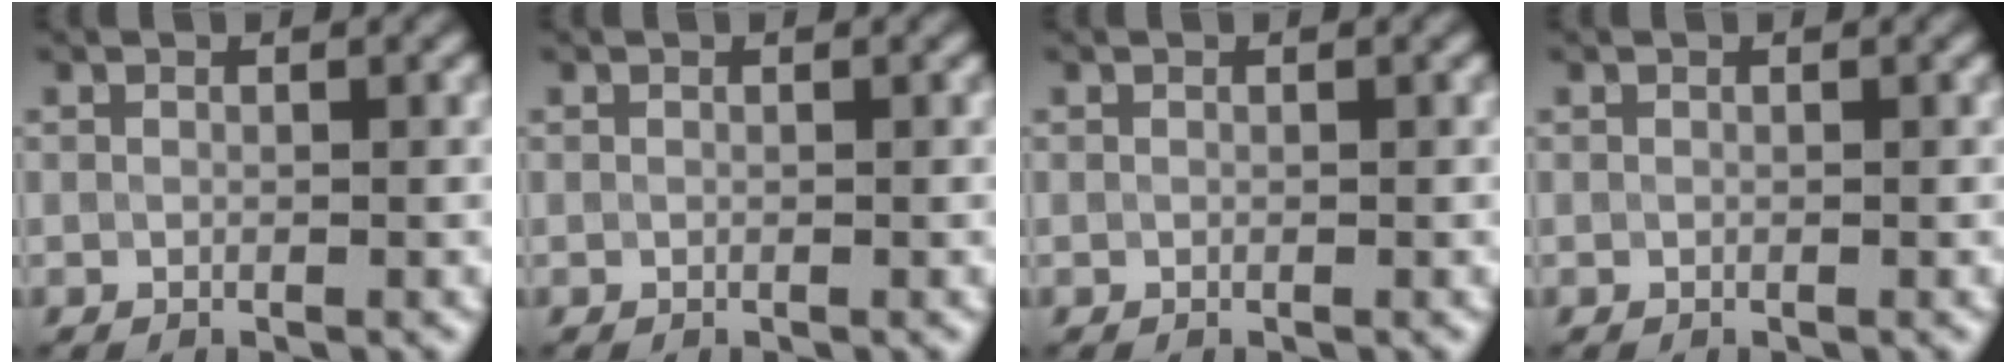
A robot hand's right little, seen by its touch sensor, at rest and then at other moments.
{"total": 0.0}
{"total": 0.0}
{"total": 0.0}